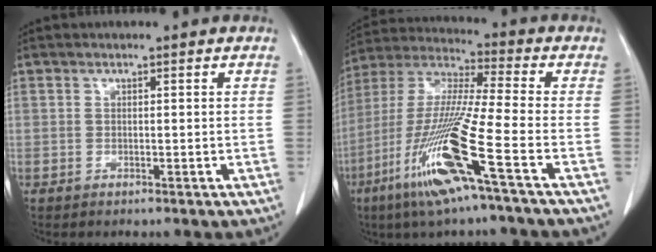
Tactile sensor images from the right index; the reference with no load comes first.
{"total": 17.0, "force": [-7.5, -0.7, 15.3], "torque": [-0.326, -0.033, -0.149]}